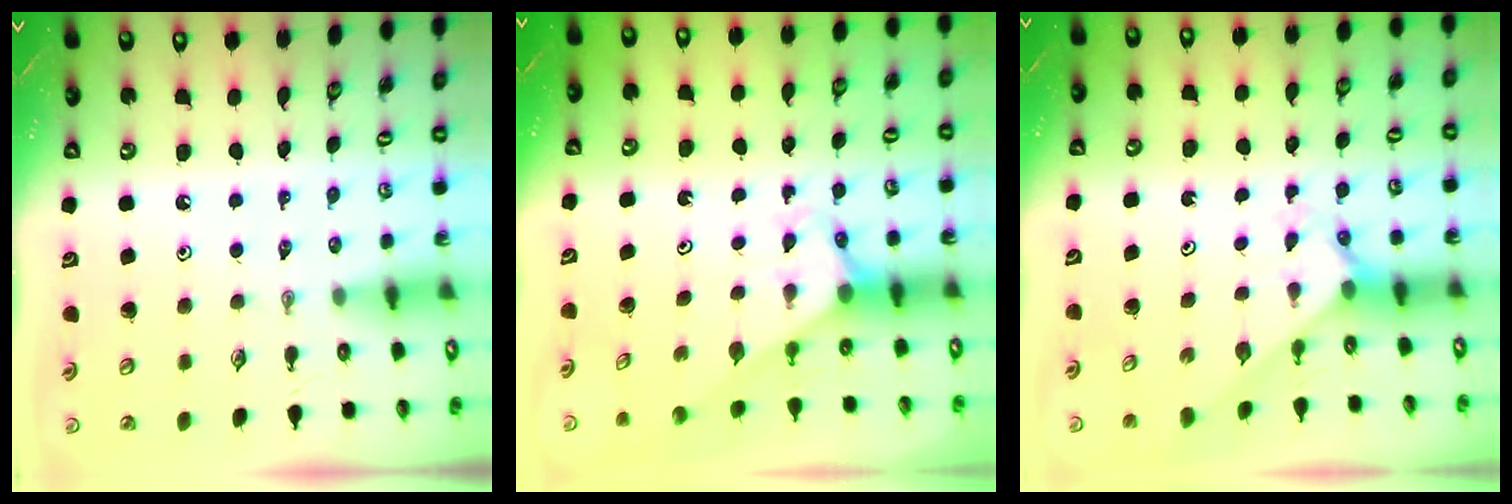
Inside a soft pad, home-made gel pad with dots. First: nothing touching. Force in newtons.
{"total": 2.5, "press": 2.5, "slide": 0.2}
{"total": 2.1, "press": 2.1, "slide": 0.2}